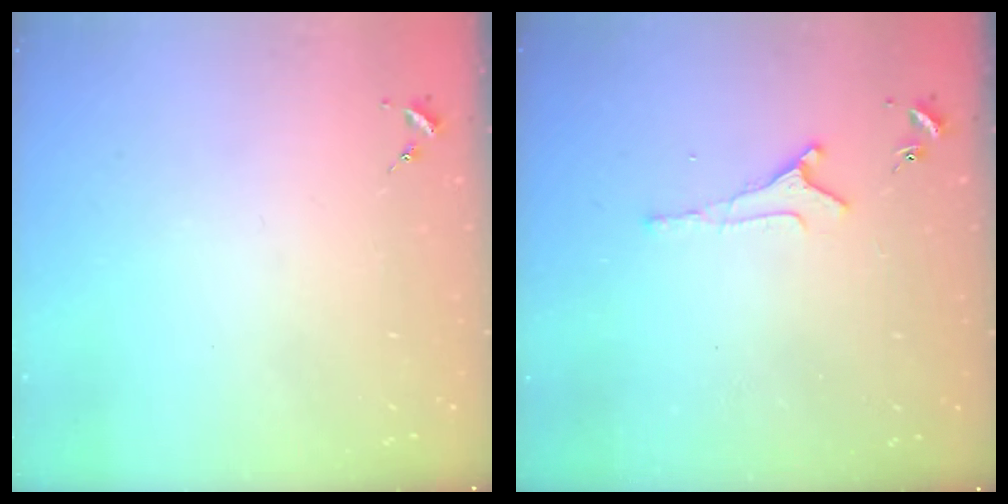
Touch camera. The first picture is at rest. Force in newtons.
{"total": 3.8, "press": 3.7, "slide": 0.5}